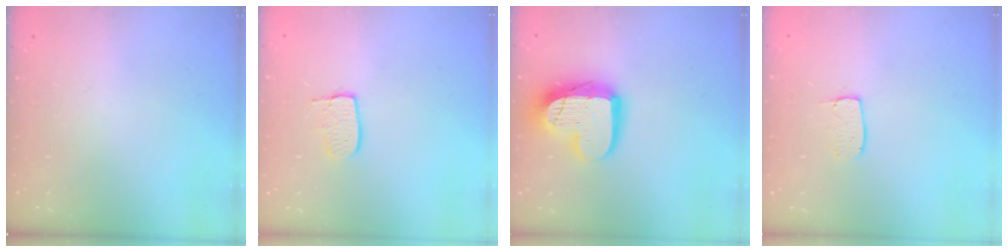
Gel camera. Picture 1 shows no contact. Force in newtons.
{"total": 6.3, "press": 6.3, "slide": 0.4}
{"total": 17.3, "press": 17.3, "slide": 1.7}
{"total": 4.4, "press": 4.4, "slide": 0.3}